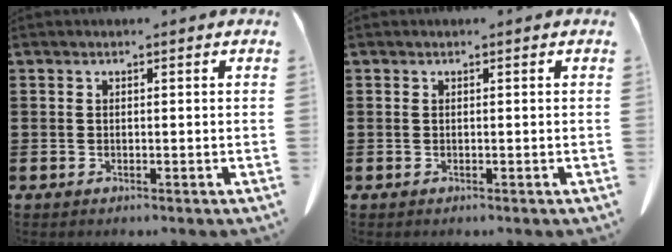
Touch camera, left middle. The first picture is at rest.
{"total": 0.0}